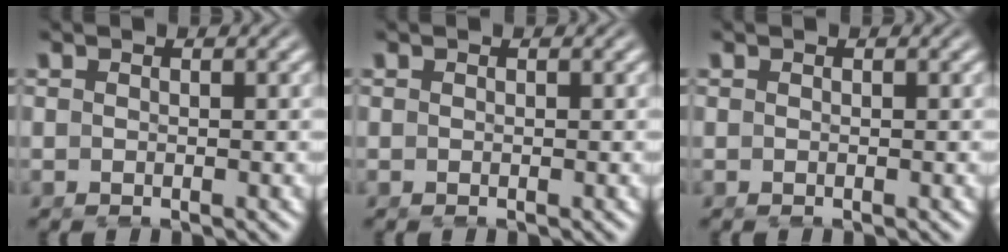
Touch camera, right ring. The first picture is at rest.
{"total": 0.0}
{"total": 0.0}